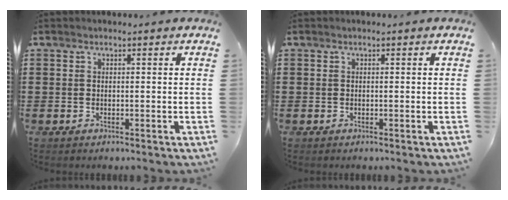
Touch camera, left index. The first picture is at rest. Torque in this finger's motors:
{"motor_torque": [0.05, -0.02, -0.01, -0.01]}